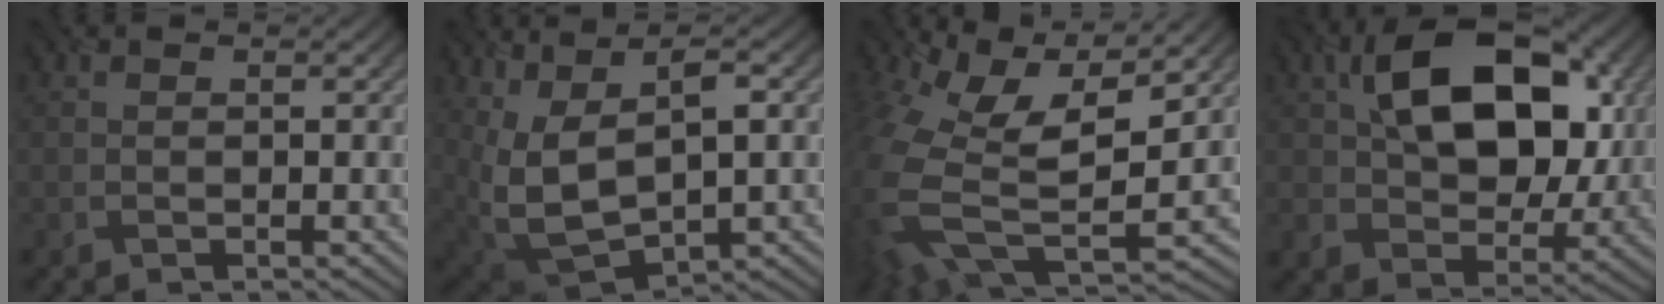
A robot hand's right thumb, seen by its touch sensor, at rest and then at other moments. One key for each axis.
{"total": 11.5, "fx": 2.1, "fy": 6.2, "fz": 9.5, "tx": -0.224, "ty": -0.019, "tz": 0.060}
{"total": 14.6, "fx": 1.5, "fy": 8.1, "fz": 12.0, "tx": -0.306, "ty": -0.042, "tz": 0.058}
{"total": 14.0, "fx": 3.5, "fy": 9.2, "fz": 10.0, "tx": -0.163, "ty": 0.002, "tz": 0.062}